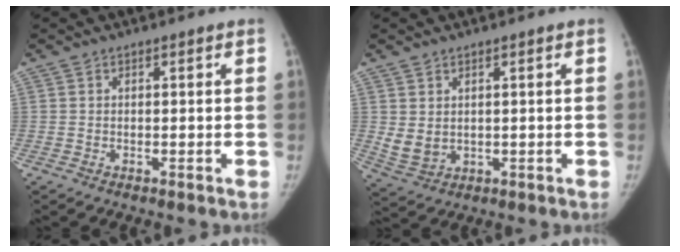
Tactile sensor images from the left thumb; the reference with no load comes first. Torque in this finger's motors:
{"motor_torque": [0.02, 0.07, 0.41, -0.42, 0.02]}